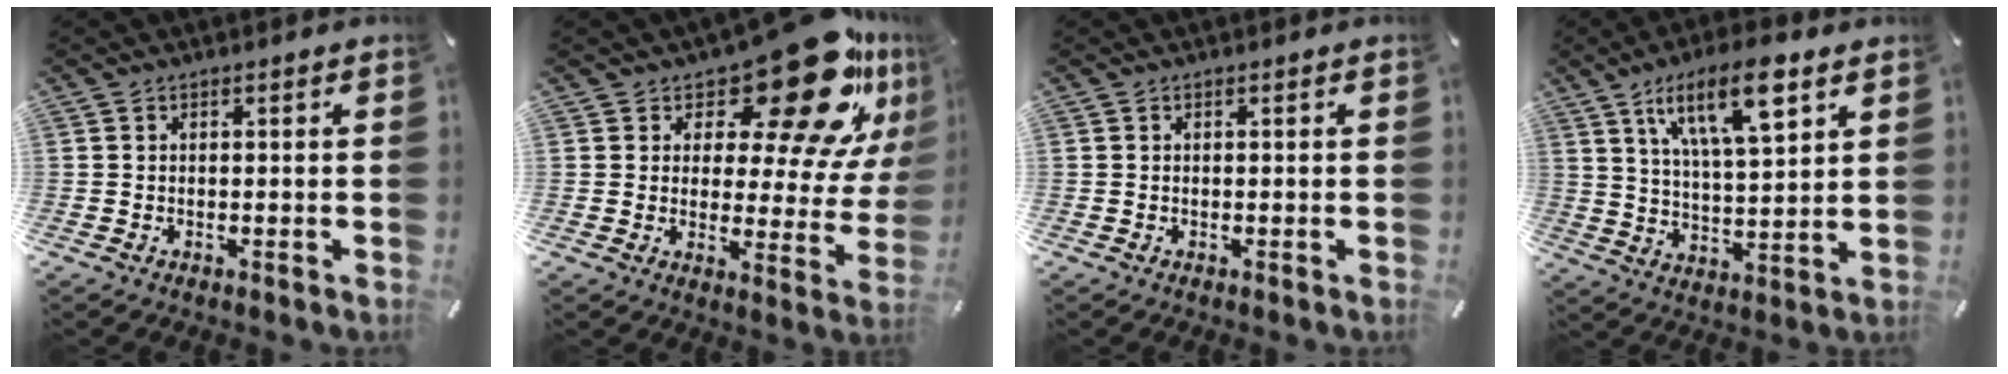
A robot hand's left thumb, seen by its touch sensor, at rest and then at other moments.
{"total": 21.6, "force": [14.5, 8.0, 13.9], "torque": [-0.183, -0.112, 0.238]}
{"total": 0.0}
{"total": 15.6, "force": [8.7, 5.3, 11.8], "torque": [-0.194, -0.027, 0.141]}